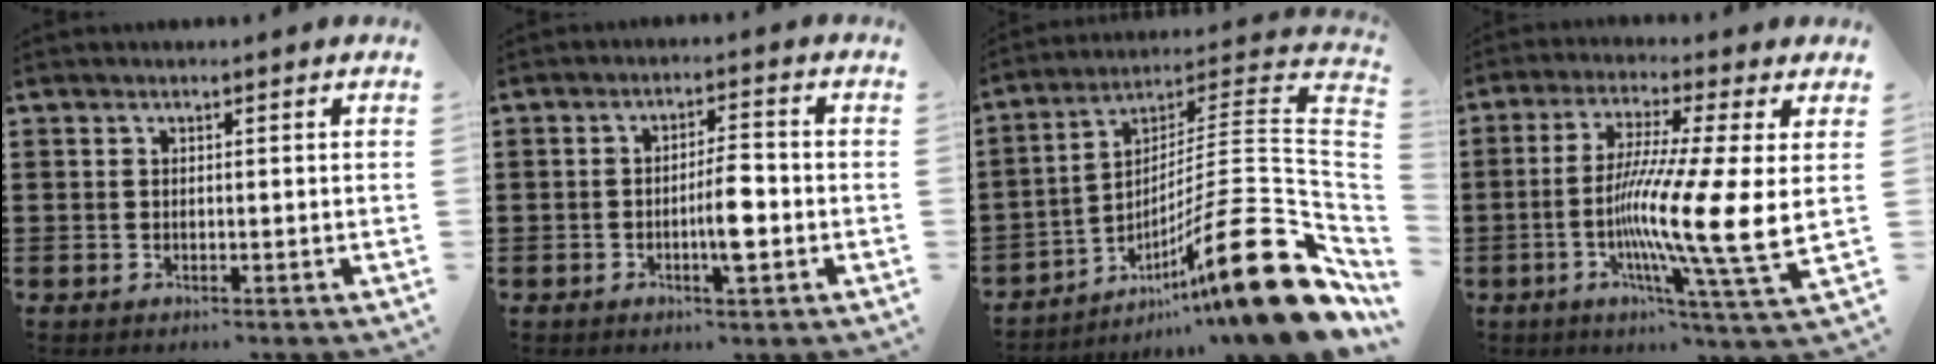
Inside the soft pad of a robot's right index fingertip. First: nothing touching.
{"total": 5.2, "force": [-1.4, 1.2, 4.9], "torque": [-0.089, 0.003, -0.028]}
{"total": 20.7, "force": [-9.5, 4.0, 17.9], "torque": [-0.243, 0.011, -0.158]}
{"total": 13.1, "force": [-0.8, -0.7, 13.1], "torque": [-0.254, -0.023, -0.022]}